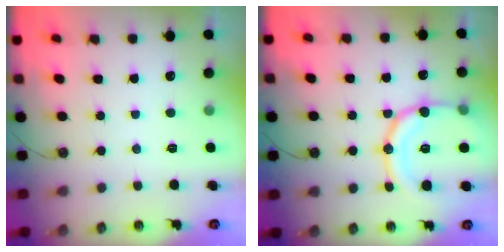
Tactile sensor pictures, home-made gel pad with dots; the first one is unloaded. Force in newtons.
{"total": 17.4, "press": 17.2, "slide": 3.1}